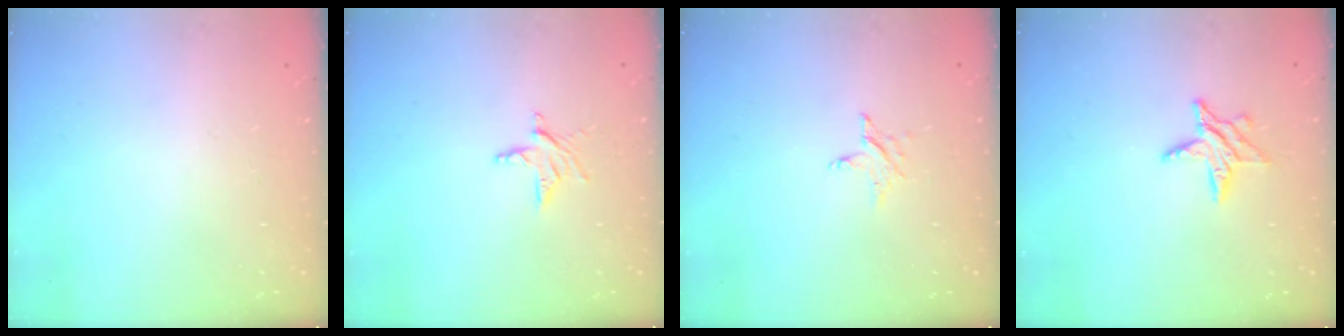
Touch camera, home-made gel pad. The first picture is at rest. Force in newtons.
{"total": 4.0, "press": 4.0, "slide": 0.3}
{"total": 2.4, "press": 2.4, "slide": 0.1}
{"total": 7.4, "press": 7.4, "slide": 0.2}